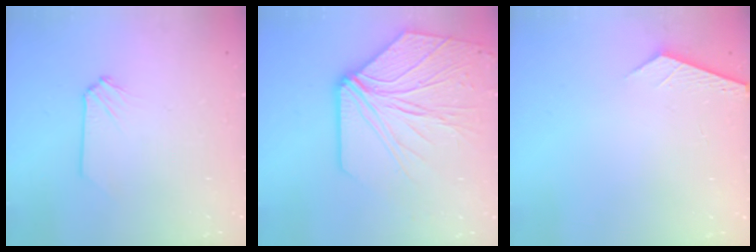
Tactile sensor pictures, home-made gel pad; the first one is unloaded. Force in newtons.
{"total": 13.7, "press": 13.5, "slide": 2.6}
{"total": 2.8, "press": 2.8, "slide": 0.3}